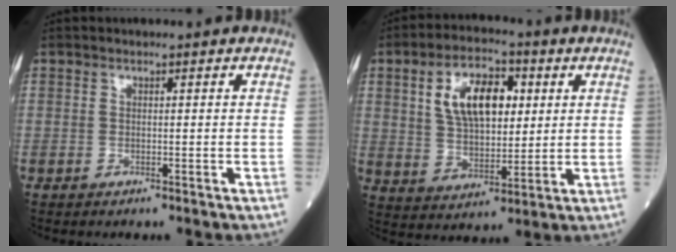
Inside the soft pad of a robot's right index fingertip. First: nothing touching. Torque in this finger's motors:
{"motor_torque": [0.87, 0.15, 0.41, 0.12]}